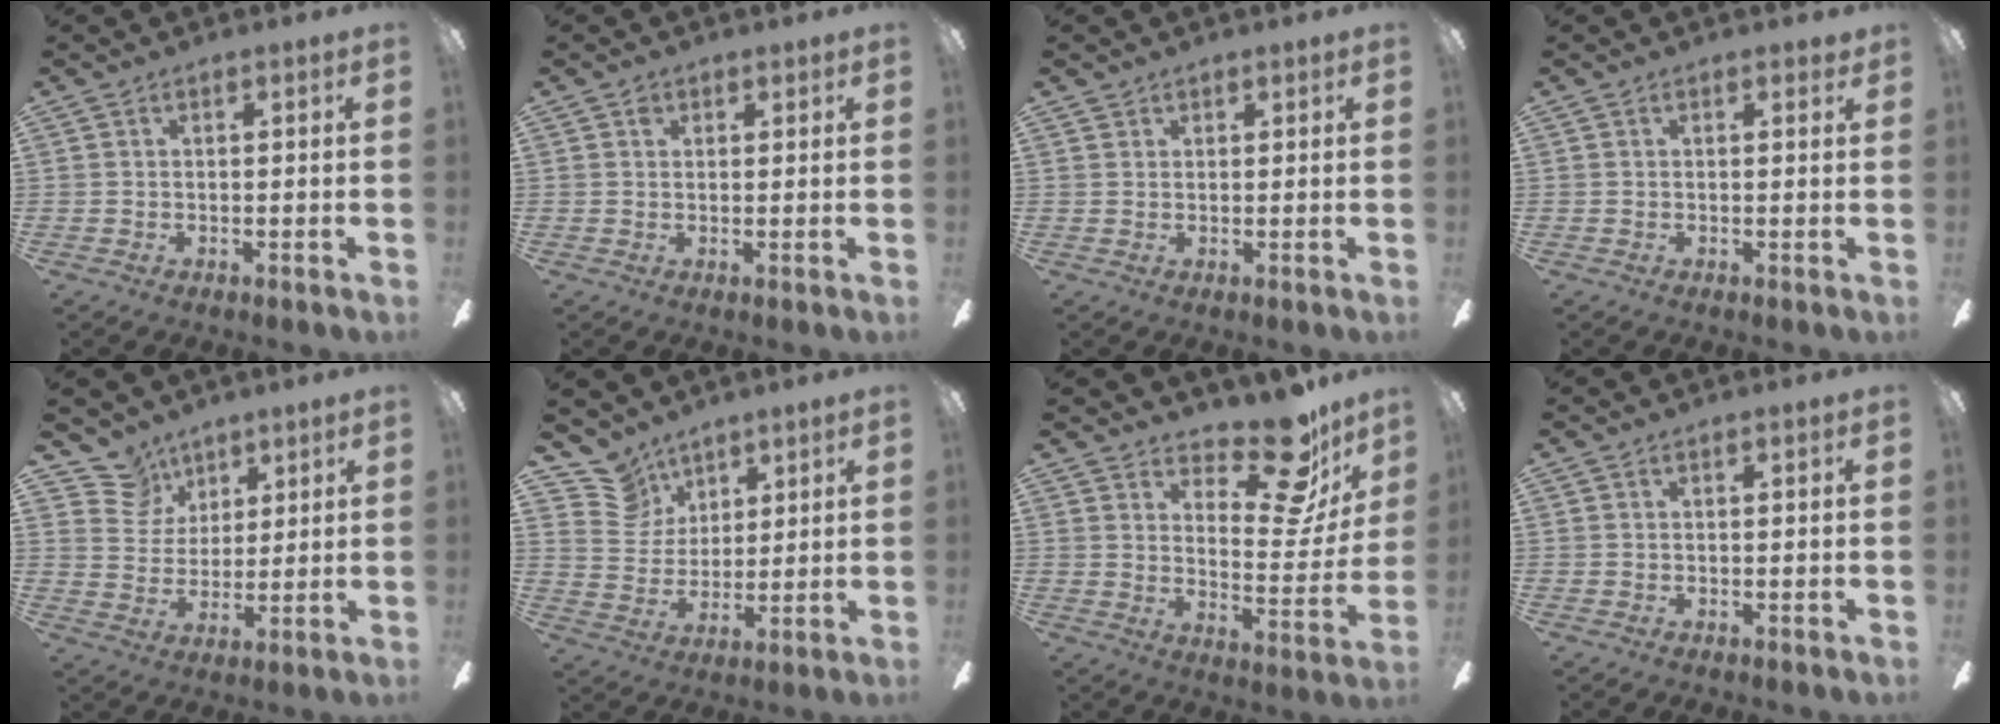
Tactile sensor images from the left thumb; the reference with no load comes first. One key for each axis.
{"total": 1.6, "fx": 0.9, "fy": 1.3, "fz": 0.4, "tx": -0.002, "ty": 0.000, "tz": 0.015}
{"total": 1.4, "fx": 1.1, "fy": 0.8, "fz": -0.2, "tx": 0.004, "ty": 0.001, "tz": 0.021}
{"total": 0.9, "fx": 0.7, "fy": 0.4, "fz": 0.4, "tx": -0.001, "ty": -0.001, "tz": 0.011}
{"total": 9.3, "fx": 6.6, "fy": 6.5, "fz": 0.3, "tx": -0.026, "ty": -0.041, "tz": 0.130}
{"total": 10.3, "fx": 7.6, "fy": 6.9, "fz": 0.8, "tx": -0.031, "ty": -0.051, "tz": 0.151}
{"total": 16.3, "fx": 11.9, "fy": 6.4, "fz": 9.0, "tx": -0.115, "ty": -0.083, "tz": 0.199}
{"total": 0.0}